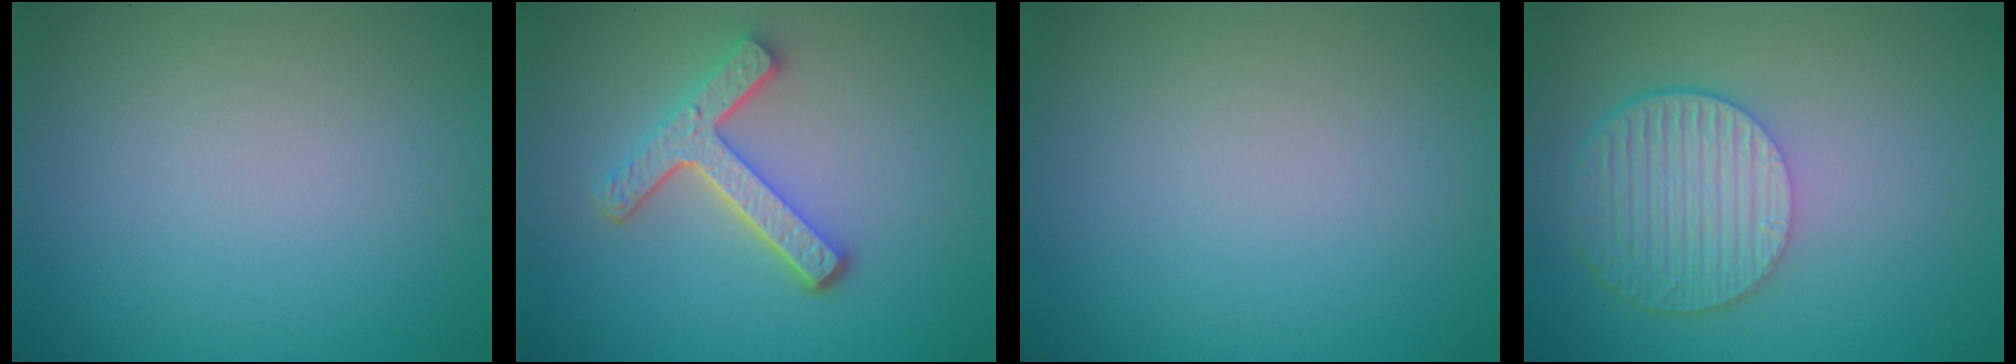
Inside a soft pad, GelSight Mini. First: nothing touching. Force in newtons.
{"total": 4.5, "press": 3.4, "slide": 2.9}
{"total": 0.0}
{"total": 6.1, "press": 4.5, "slide": 4.1}